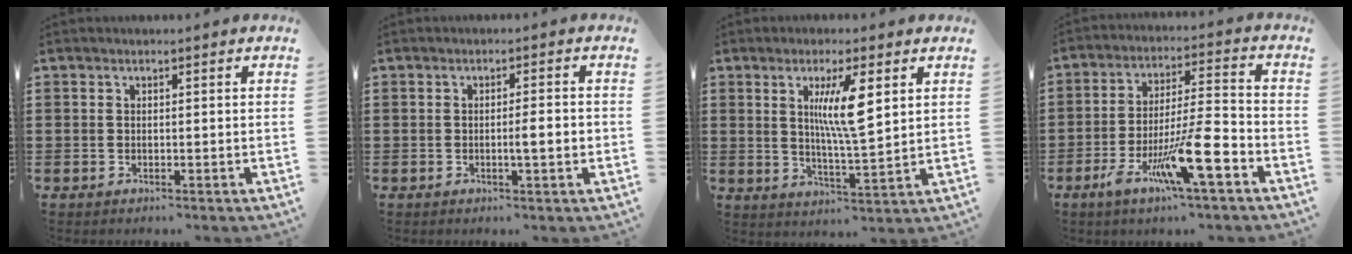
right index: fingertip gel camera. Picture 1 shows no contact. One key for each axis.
{"total": 3.4, "fx": -0.4, "fy": 0.2, "fz": 3.4, "tx": -0.057, "ty": -0.003, "tz": -0.010}
{"total": 8.1, "fx": 2.7, "fy": 1.4, "fz": 7.5, "tx": -0.134, "ty": -0.003, "tz": 0.039}
{"total": 13.2, "fx": -6.7, "fy": 2.4, "fz": 11.1, "tx": -0.208, "ty": 0.004, "tz": -0.119}